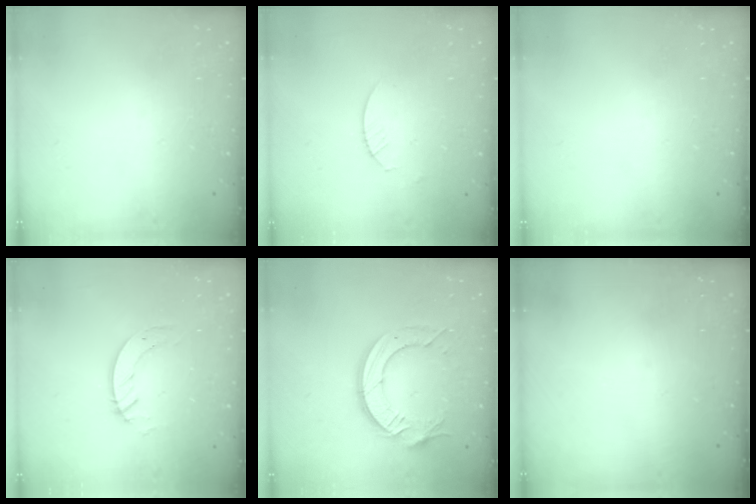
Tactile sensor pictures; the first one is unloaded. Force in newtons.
{"total": 1.8, "press": 1.8, "slide": 0.2}
{"total": 0.0}
{"total": 3.4, "press": 3.4, "slide": 0.1}
{"total": 12.1, "press": 12.1, "slide": 1.0}
{"total": 0.0}